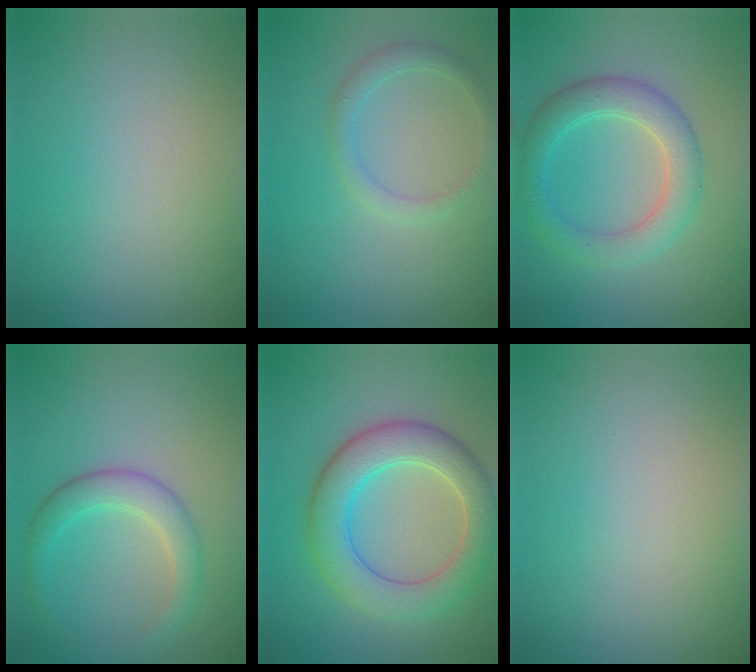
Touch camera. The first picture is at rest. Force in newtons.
{"total": 1.8, "press": 1.8, "slide": 0.2}
{"total": 4.5, "press": 4.5, "slide": 0.1}
{"total": 3.2, "press": 3.2, "slide": 0.3}
{"total": 6.5, "press": 6.5, "slide": 0.3}
{"total": 0.0}